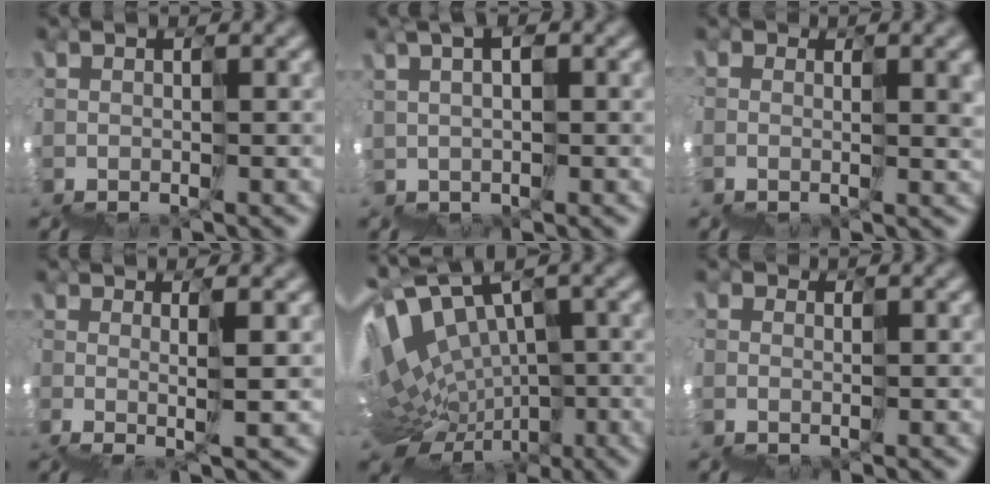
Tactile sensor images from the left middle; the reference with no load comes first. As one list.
[{"total": 2.7, "force": [2.5, 0.0, -1.0], "torque": [0.020, 0.026, 0.038]}, {"total": 3.3, "force": [1.4, 2.0, 2.3], "torque": [-0.020, 0.005, 0.023]}, {"total": 2.5, "force": [2.3, -0.9, 0.5], "torque": [0.022, 0.027, 0.036]}, {"total": 5.7, "force": [2.6, 3.6, 3.6], "torque": [-0.070, 0.041, 0.057]}, {"total": 1.2, "force": [-0.4, 1.0, -0.5], "torque": [0.024, 0.019, -0.004]}]